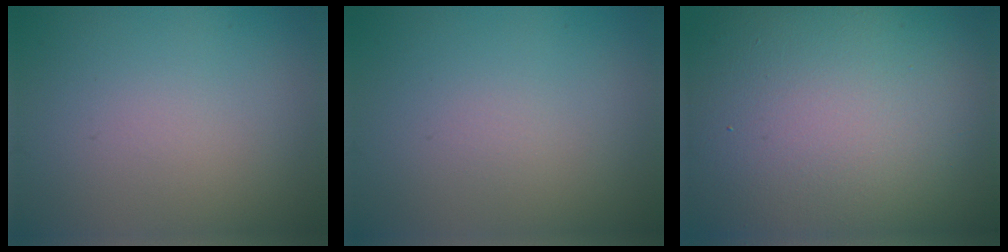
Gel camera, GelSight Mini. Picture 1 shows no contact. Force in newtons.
{"total": 0.0}
{"total": 19.8, "press": 19.7, "slide": 1.4}